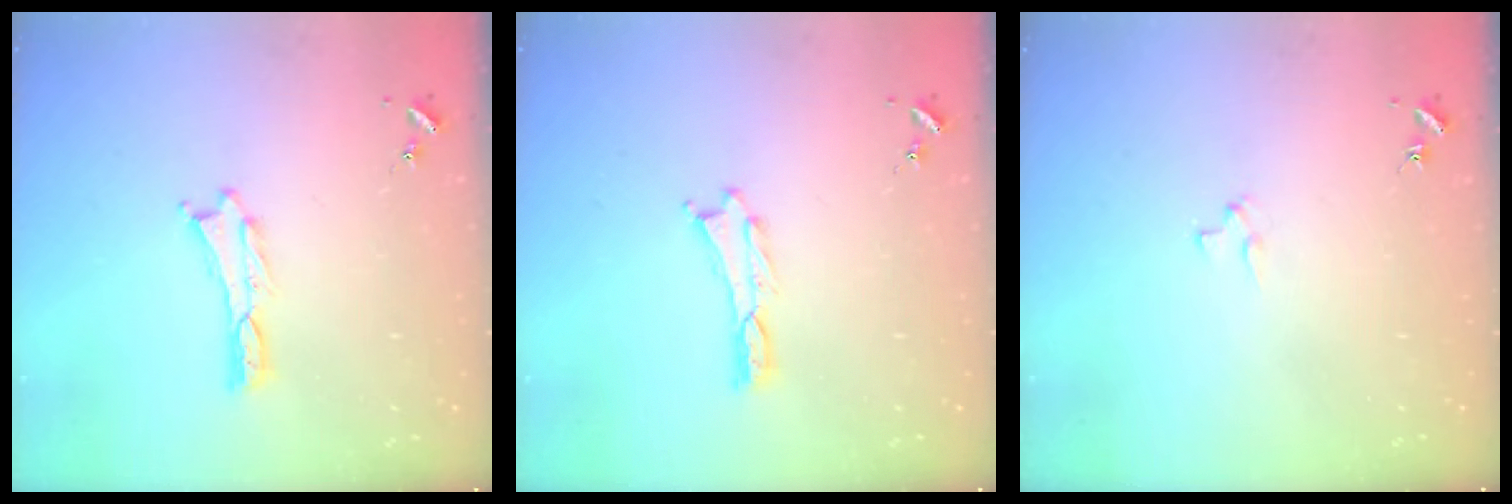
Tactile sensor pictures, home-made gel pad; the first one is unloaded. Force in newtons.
{"total": 0.0}
{"total": 1.9, "press": 1.9, "slide": 0.2}